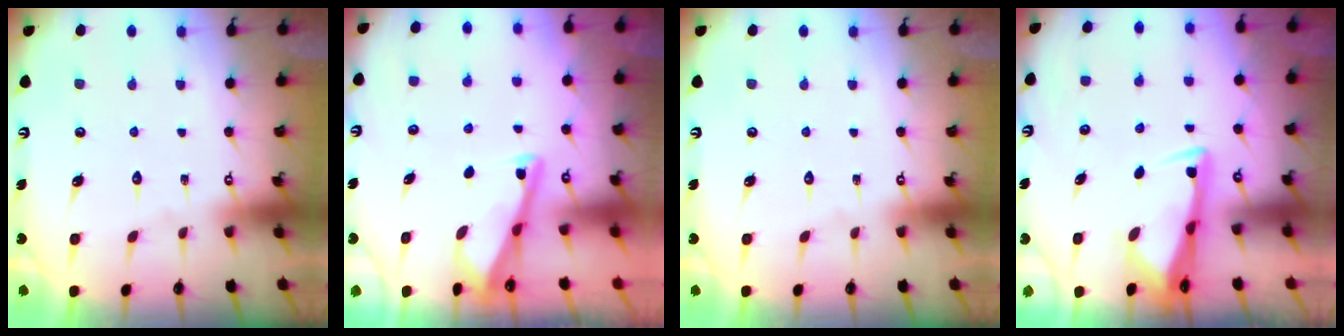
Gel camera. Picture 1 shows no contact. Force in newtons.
{"total": 2.9, "press": 2.9, "slide": 0.4}
{"total": 0.0}
{"total": 2.9, "press": 2.7, "slide": 0.9}